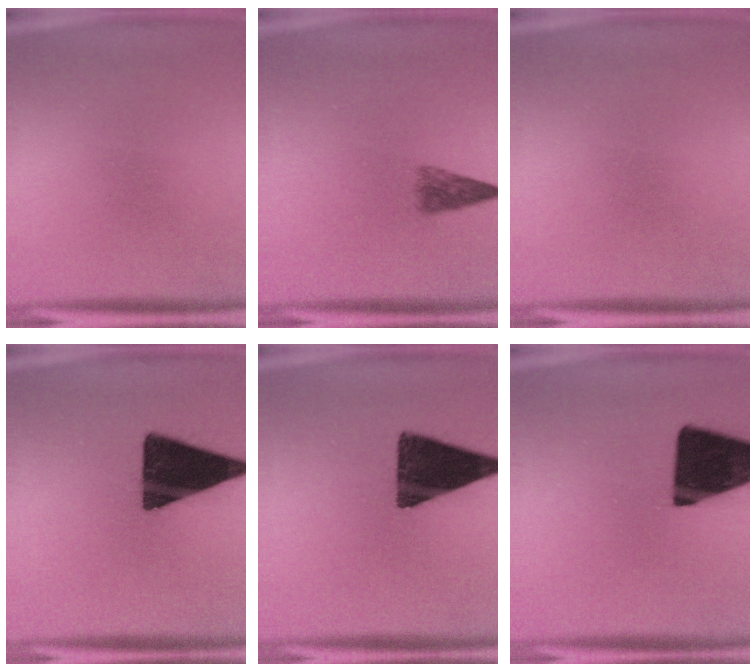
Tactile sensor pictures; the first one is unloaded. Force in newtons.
{"total": 2.9}
{"total": 0.0}
{"total": 18.1}
{"total": 15.5}
{"total": 19.2}